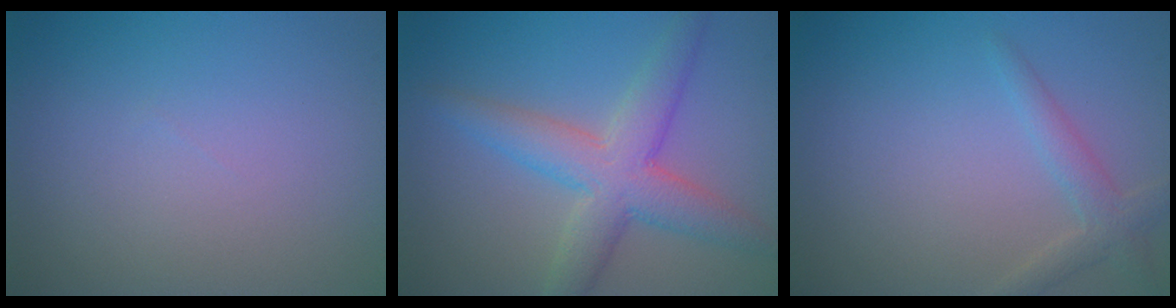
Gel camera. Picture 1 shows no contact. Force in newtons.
{"total": 5.4, "press": 5.4, "slide": 0.2}
{"total": 2.0, "press": 2.0, "slide": 0.1}